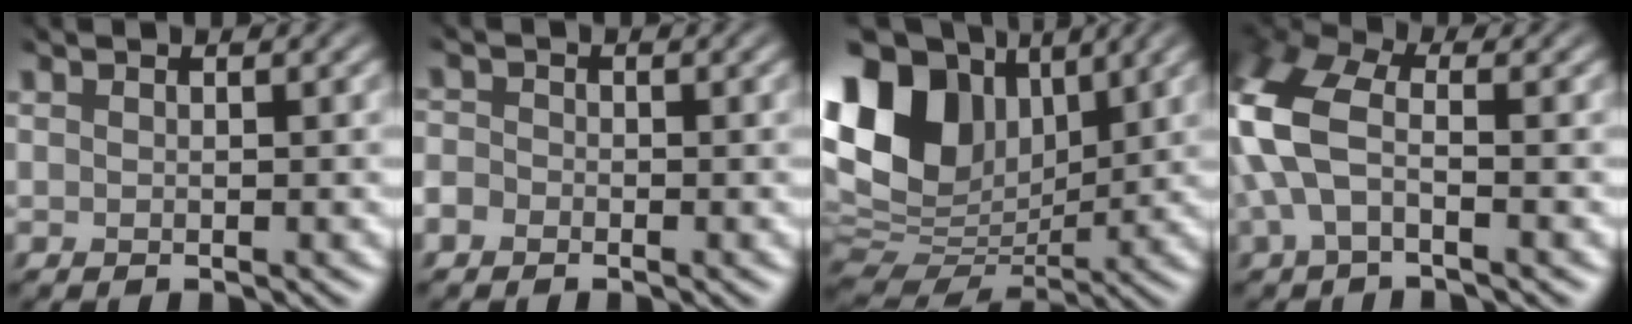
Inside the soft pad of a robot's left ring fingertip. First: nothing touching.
{"total": 1.8, "force": [-1.6, 0.7, -0.6], "torque": [-0.003, -0.005, -0.022]}
{"total": 11.8, "force": [3.5, 8.5, 7.4], "torque": [-0.176, 0.015, 0.076]}
{"total": 6.2, "force": [-1.0, 3.7, 4.8], "torque": [-0.152, 0.003, -0.020]}